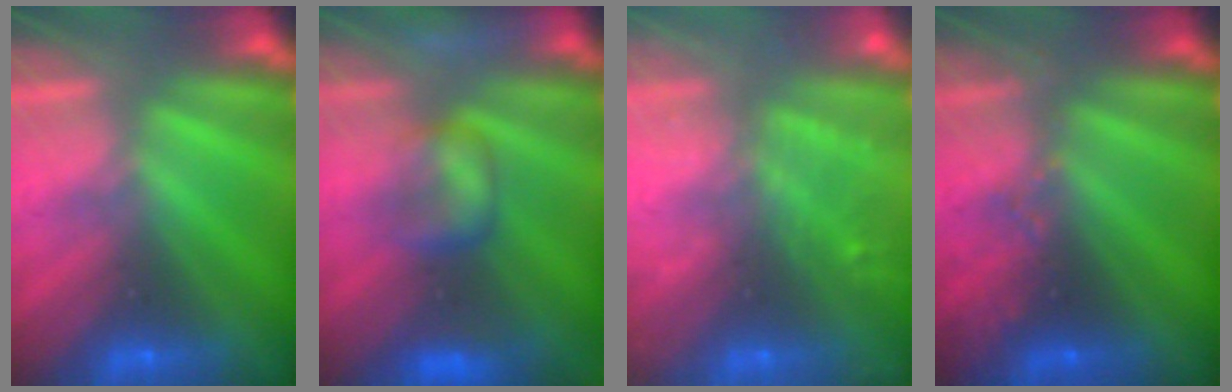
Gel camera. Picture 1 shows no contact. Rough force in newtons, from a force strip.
{"total": 9.3}
{"total": 6.7}
{"total": 2.9}